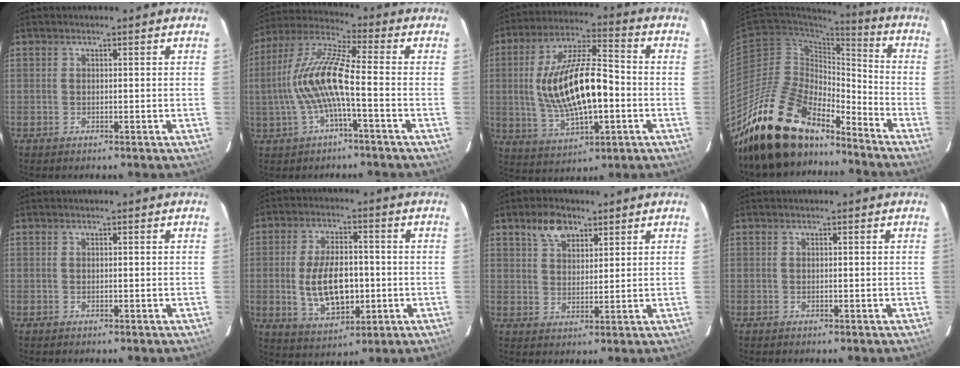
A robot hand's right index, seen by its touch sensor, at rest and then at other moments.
{"total": 12.7, "force": [-1.8, 2.1, 12.4], "torque": [-0.251, 0.010, -0.032]}
{"total": 17.6, "force": [-1.4, 6.3, 16.3], "torque": [-0.311, 0.009, -0.013]}
{"total": 21.0, "force": [-17.1, 8.6, 8.7], "torque": [-0.161, 0.010, -0.291]}
{"total": 0.7, "force": [0.1, -0.5, -0.4], "torque": [0.008, -0.002, 0.001]}
{"total": 12.2, "force": [-1.5, 6.4, 10.3], "torque": [-0.200, -0.005, -0.013]}
{"total": 5.5, "force": [3.9, 2.9, 2.7], "torque": [-0.044, 0.009, 0.070]}
{"total": 0.0}